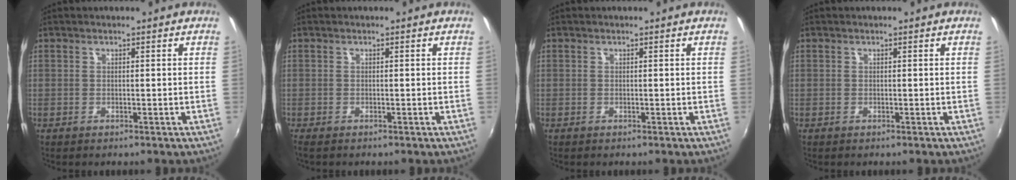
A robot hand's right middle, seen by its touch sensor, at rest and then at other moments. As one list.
[{"total": 0.8, "force": [-0.7, 0.2, 0.4], "torque": [-0.012, -0.003, -0.012]}, {"total": 0.0}, {"total": 0.0}]